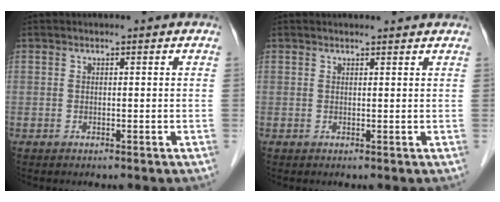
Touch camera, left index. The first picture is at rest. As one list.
[{"total": 4.5, "force": [4.4, 0.8, 0.9], "torque": [-0.010, 0.014, 0.049]}]